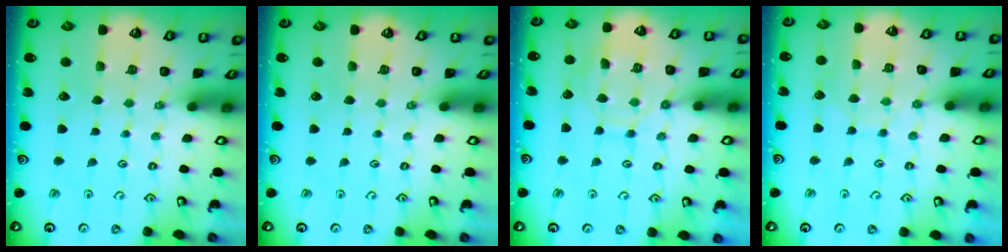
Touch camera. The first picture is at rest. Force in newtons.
{"total": 0.0}
{"total": 11.0, "press": 11.0, "slide": 0.8}
{"total": 7.0, "press": 7.0, "slide": 0.6}